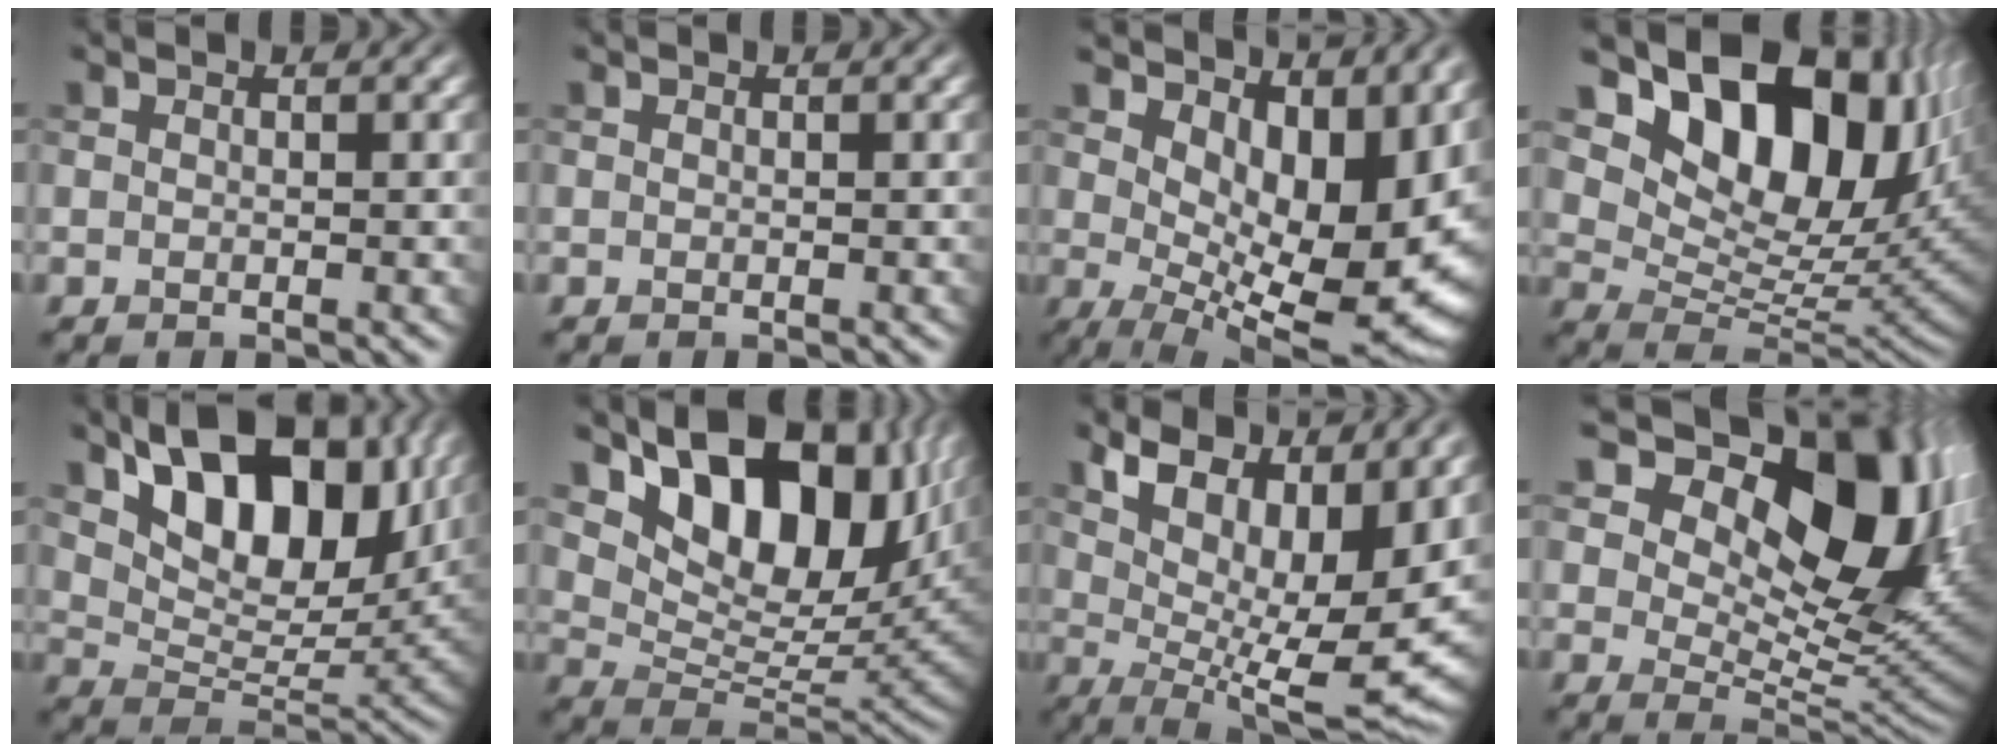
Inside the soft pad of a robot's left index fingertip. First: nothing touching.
{"total": 0.0}
{"total": 12.6, "force": [4.1, 6.0, 10.3], "torque": [-0.150, -0.024, 0.082]}
{"total": 14.9, "force": [7.4, 8.6, 9.6], "torque": [-0.153, 0.012, 0.129]}
{"total": 12.6, "force": [6.4, 6.7, 8.5], "torque": [-0.131, 0.002, 0.112]}
{"total": 13.4, "force": [6.8, 7.2, 9.0], "torque": [-0.142, -0.002, 0.122]}
{"total": 12.0, "force": [5.4, 5.0, 9.5], "torque": [-0.157, -0.012, 0.104]}
{"total": 14.8, "force": [6.7, 8.4, 10.2], "torque": [-0.138, 0.009, 0.111]}